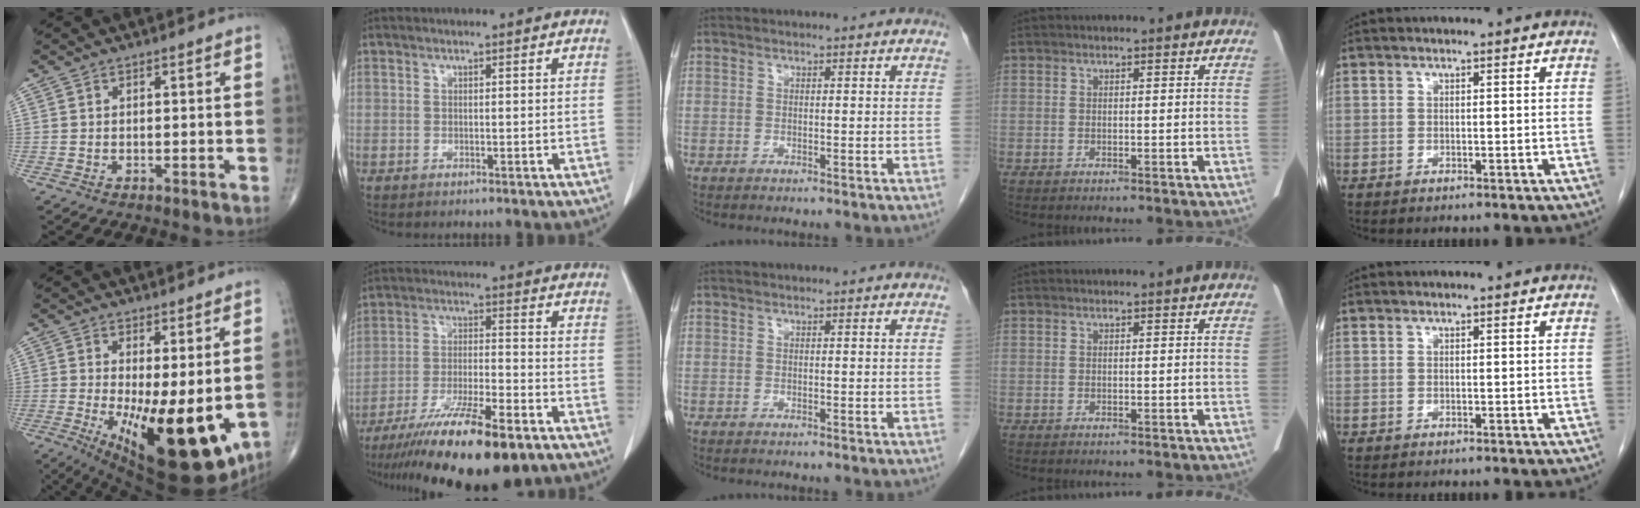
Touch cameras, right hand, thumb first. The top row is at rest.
{"thumb": {"total": 18.5, "force": [-3.4, 6.3, 17.0], "torque": [-0.227, -0.038, -0.027]}, "index": {"total": 17.6, "force": [-12.6, 2.8, 12.0], "torque": [-0.186, -0.029, -0.209]}}